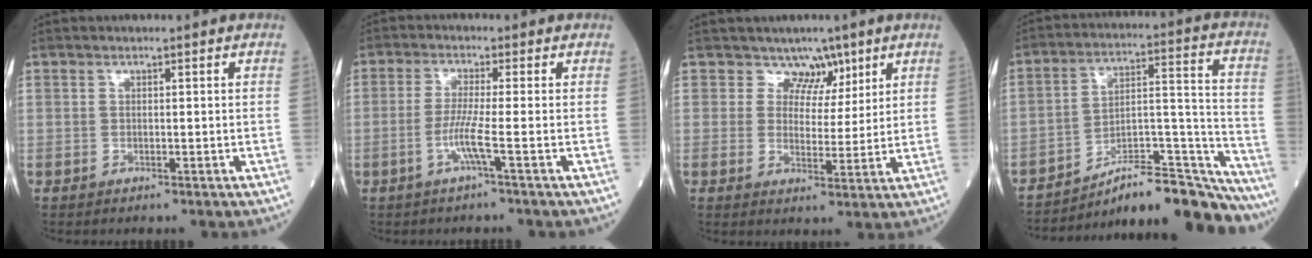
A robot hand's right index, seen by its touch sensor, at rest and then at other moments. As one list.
[{"total": 3.9, "force": [-1.5, -1.1, 3.4], "torque": [-0.074, -0.008, -0.035]}, {"total": 4.4, "force": [3.1, 3.1, 0.0], "torque": [0.014, -0.006, 0.045]}, {"total": 19.8, "force": [-18.2, 1.9, 7.5], "torque": [-0.072, 0.043, -0.275]}]